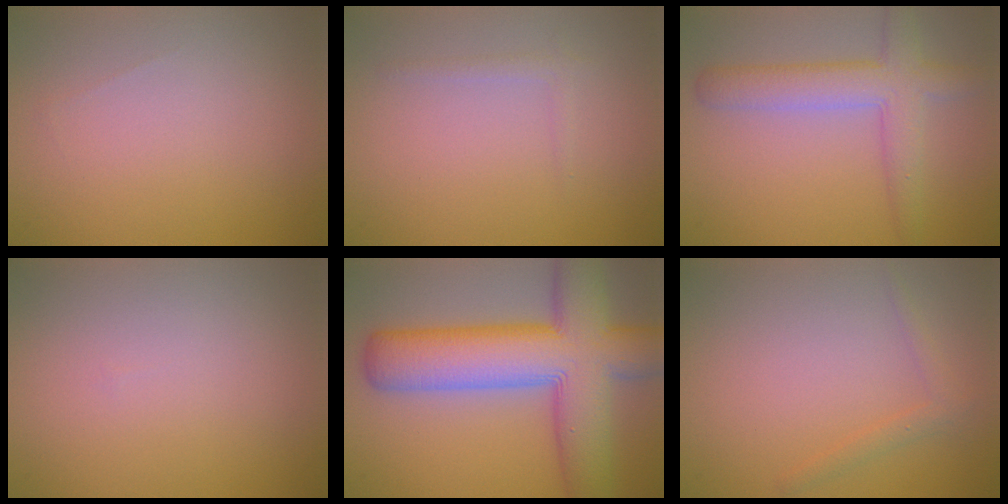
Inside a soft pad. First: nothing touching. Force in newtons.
{"total": 0.9, "press": 0.9, "slide": 0.0}
{"total": 4.7, "press": 4.7, "slide": 0.2}
{"total": 0.0}
{"total": 12.6, "press": 12.6, "slide": 0.6}
{"total": 1.3, "press": 1.3, "slide": 0.1}